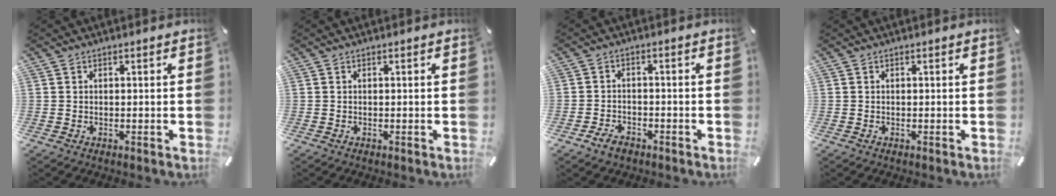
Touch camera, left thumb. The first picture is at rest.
{"total": 0.0}
{"total": 3.8, "force": [-2.8, 2.2, 1.5], "torque": [-0.036, 0.011, -0.055]}
{"total": 0.0}